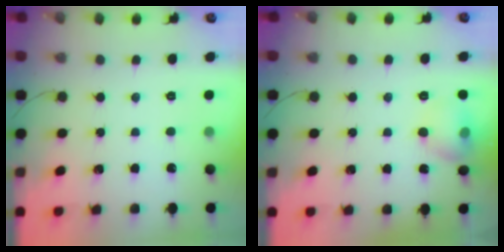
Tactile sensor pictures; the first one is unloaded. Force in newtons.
{"total": 8.6, "press": 8.5, "slide": 1.3}